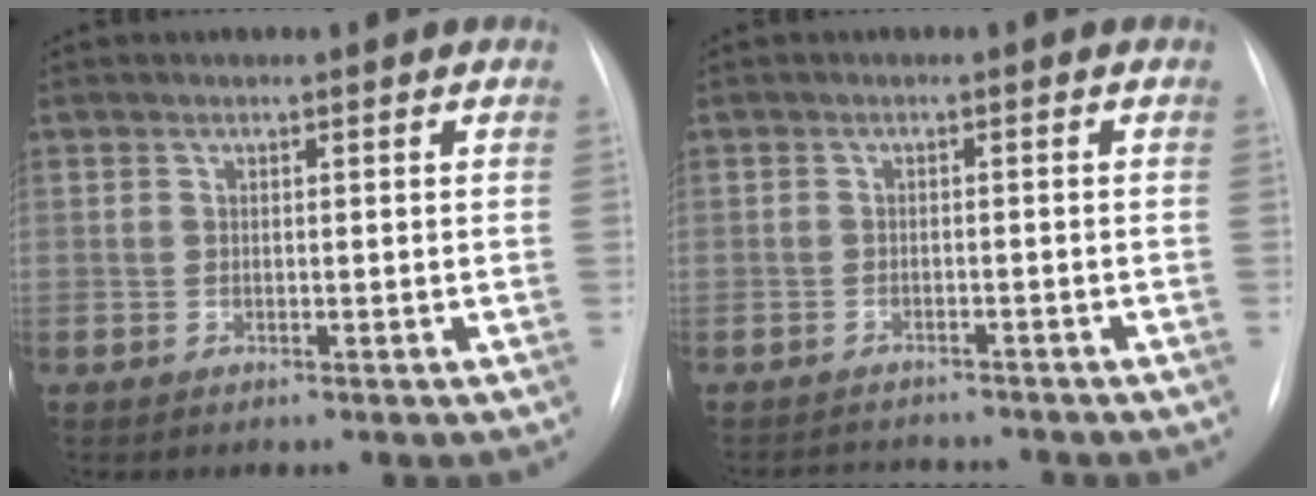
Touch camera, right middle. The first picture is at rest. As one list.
[{"total": 4.5, "force": [-4.4, 1.0, 0.5], "torque": [-0.004, -0.002, -0.062]}]